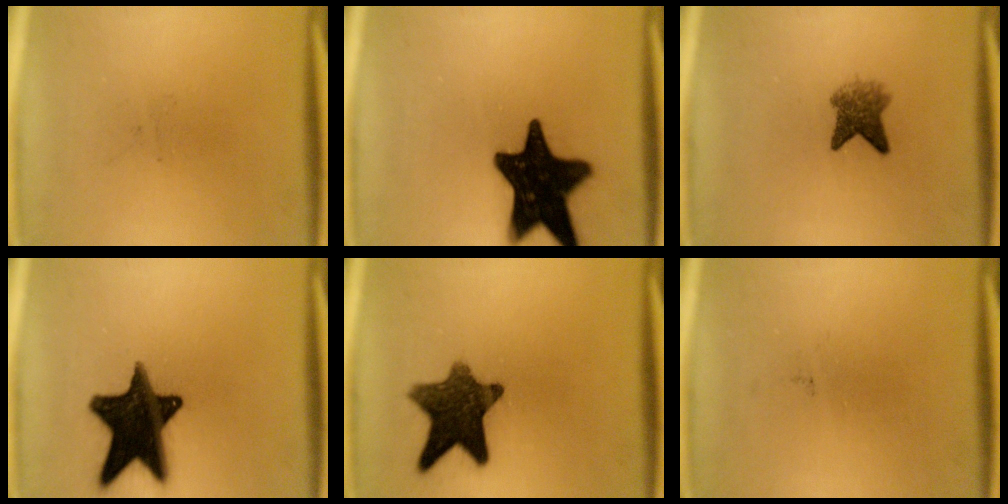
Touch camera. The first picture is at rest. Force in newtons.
{"total": 19.8}
{"total": 4.2}
{"total": 17.8}
{"total": 11.5}
{"total": 0.0}